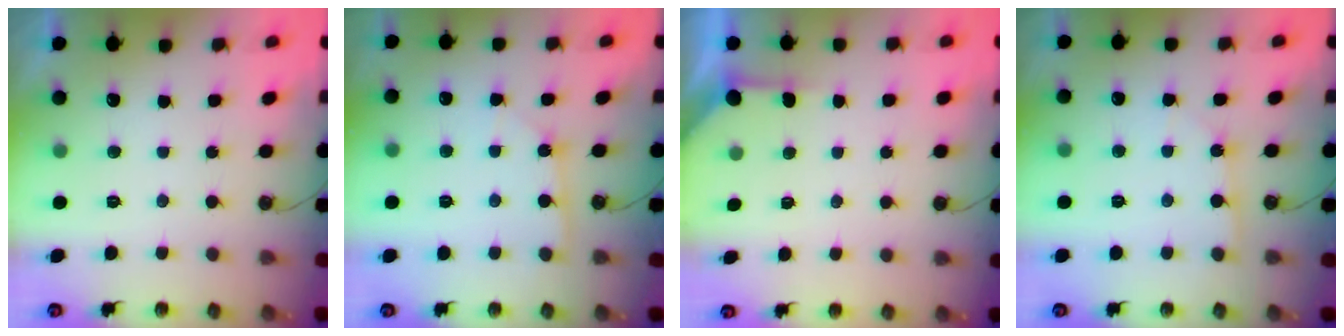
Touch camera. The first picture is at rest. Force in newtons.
{"total": 2.5, "press": 2.5, "slide": 0.3}
{"total": 1.8, "press": 1.8, "slide": 0.3}
{"total": 2.8, "press": 2.8, "slide": 0.3}